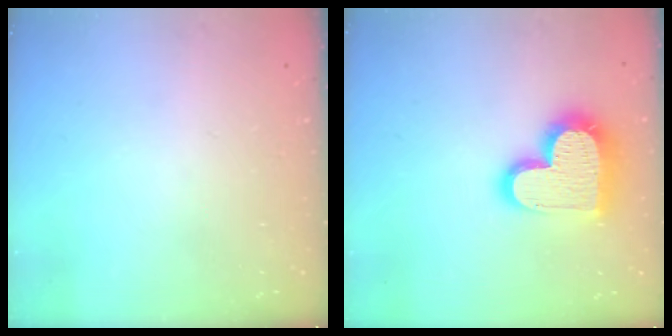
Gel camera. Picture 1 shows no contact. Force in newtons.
{"total": 18.8, "press": 18.8, "slide": 1.6}